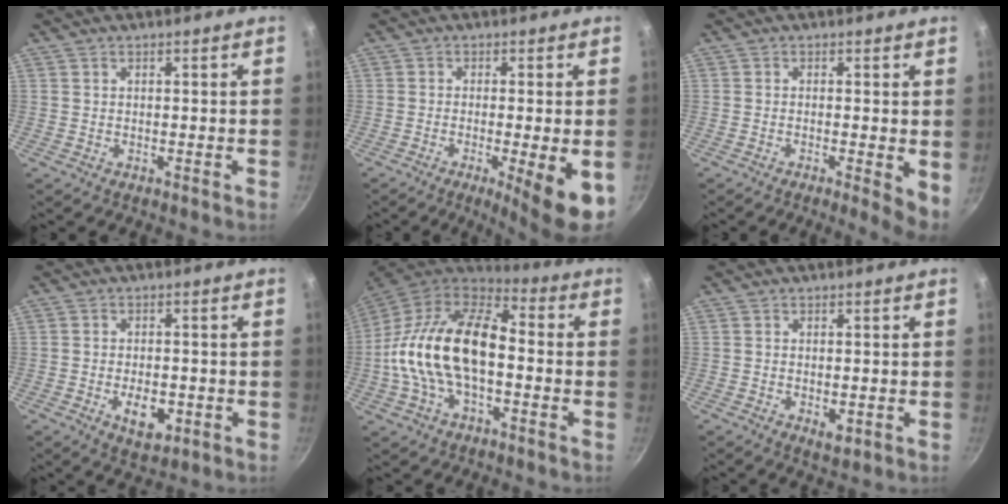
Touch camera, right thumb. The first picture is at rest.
{"total": 9.2, "force": [-2.9, 1.1, 8.7], "torque": [-0.125, -0.003, -0.039]}
{"total": 4.7, "force": [-0.8, 1.1, 4.5], "torque": [-0.056, -0.005, -0.011]}
{"total": 6.4, "force": [-2.0, 3.6, 4.9], "torque": [-0.065, 0.005, -0.024]}
{"total": 20.8, "force": [-2.0, 11.5, 17.2], "torque": [-0.305, 0.038, -0.050]}
{"total": 2.9, "force": [-0.8, 1.6, 2.3], "torque": [-0.037, -0.007, -0.009]}